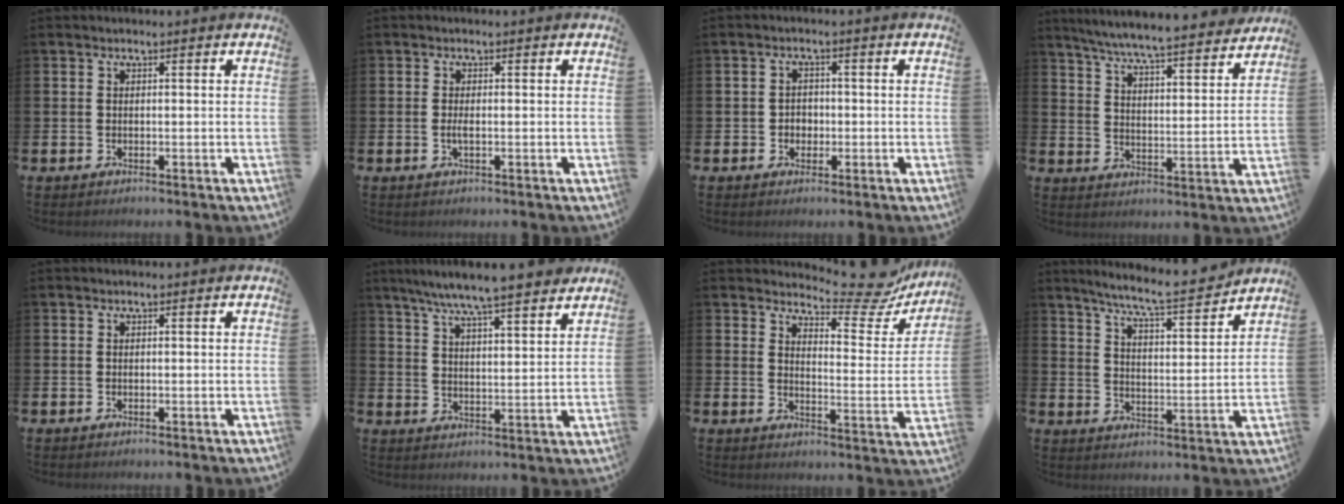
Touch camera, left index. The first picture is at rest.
{"total": 1.0, "force": [-0.2, 0.2, 1.0], "torque": [-0.020, 0.000, -0.003]}
{"total": 2.0, "force": [-0.3, 1.9, 0.6], "torque": [-0.004, 0.003, -0.013]}
{"total": 6.8, "force": [6.5, -0.1, 2.1], "torque": [-0.058, -0.053, 0.109]}
{"total": 0.0}
{"total": 8.1, "force": [7.6, 0.2, 2.8], "torque": [-0.073, -0.042, 0.135]}
{"total": 8.6, "force": [8.0, 1.7, 2.5], "torque": [-0.040, -0.063, 0.138]}
{"total": 7.7, "force": [7.1, 0.2, 3.0], "torque": [-0.076, -0.048, 0.120]}